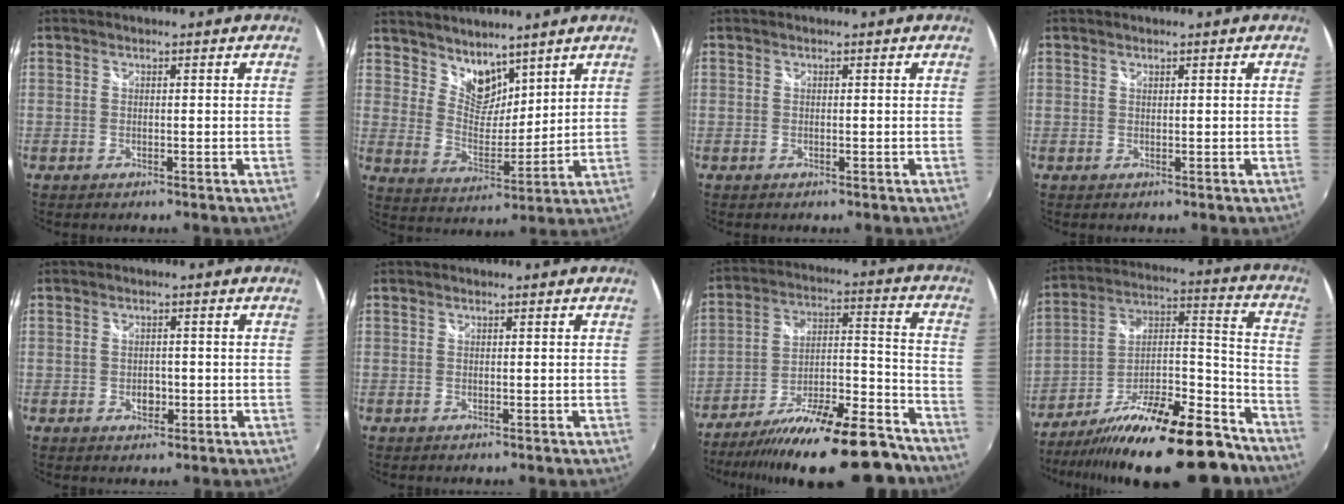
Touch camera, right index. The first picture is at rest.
{"total": 8.2, "force": [6.6, 4.1, 2.7], "torque": [-0.037, 0.001, 0.126]}
{"total": 0.0}
{"total": 0.0}
{"total": 2.5, "force": [-0.6, 1.8, 1.6], "torque": [-0.025, 0.000, -0.010]}
{"total": 0.0}
{"total": 25.7, "force": [-20.5, 6.8, 14.0], "torque": [-0.238, -0.016, -0.297]}
{"total": 26.9, "force": [-19.6, 7.7, 16.8], "torque": [-0.276, -0.006, -0.297]}